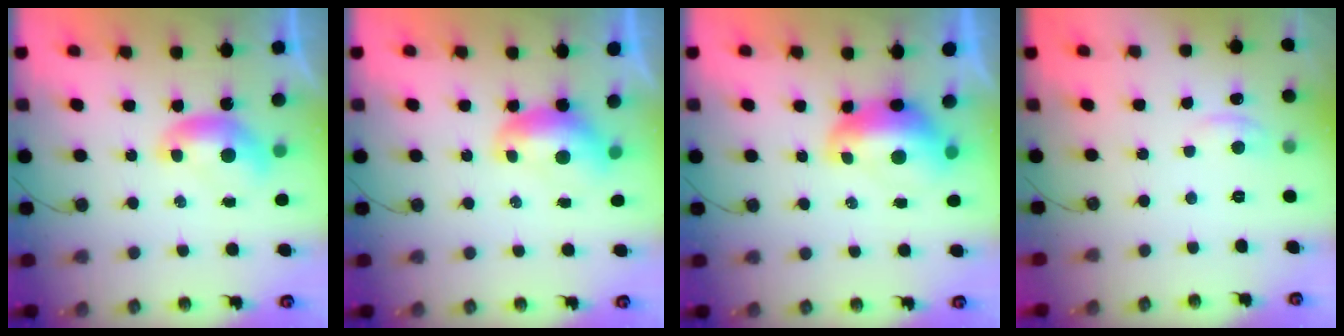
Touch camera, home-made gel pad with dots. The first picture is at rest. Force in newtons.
{"total": 1.2, "press": 1.1, "slide": 0.3}
{"total": 2.9, "press": 2.8, "slide": 0.7}
{"total": 0.7, "press": 0.3, "slide": 0.6}